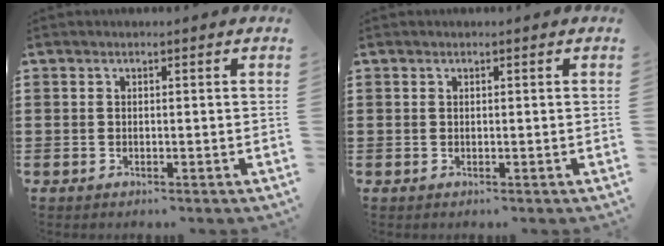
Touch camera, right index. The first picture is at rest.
{"total": 0.0}